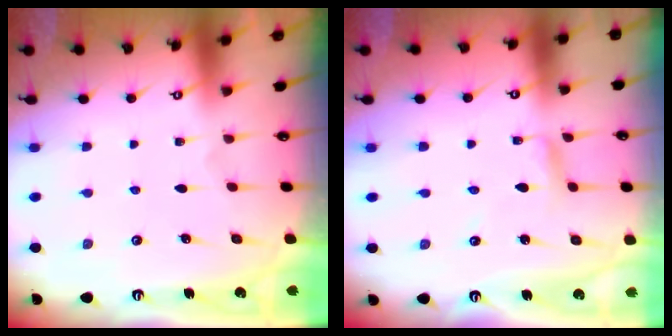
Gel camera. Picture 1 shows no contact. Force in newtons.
{"total": 2.3, "press": 2.3, "slide": 0.2}